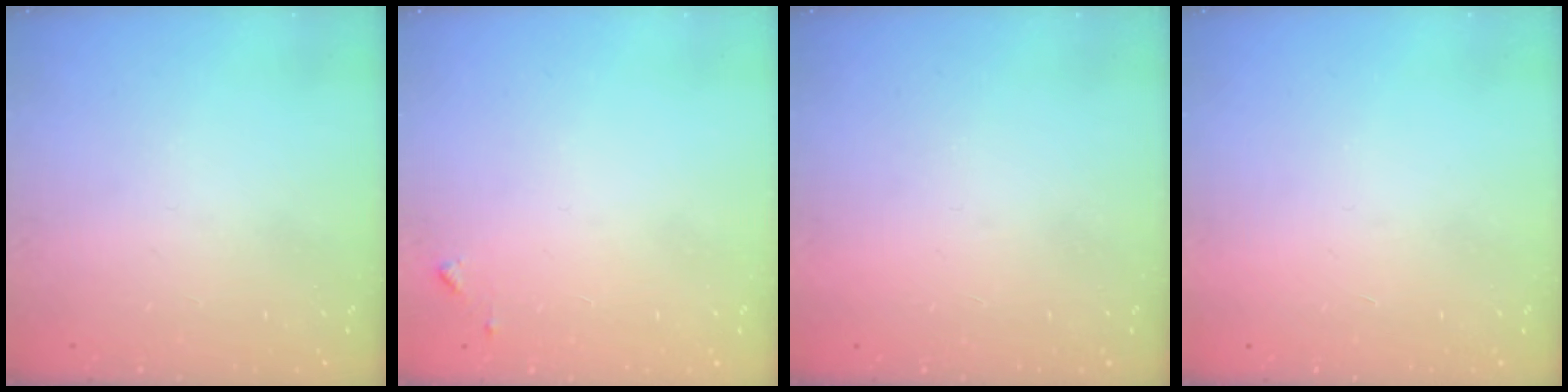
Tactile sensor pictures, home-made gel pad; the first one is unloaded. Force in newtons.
{"total": 5.1, "press": 5.1, "slide": 0.4}
{"total": 1.5, "press": 1.5, "slide": 0.1}
{"total": 1.5, "press": 1.5, "slide": 0.1}